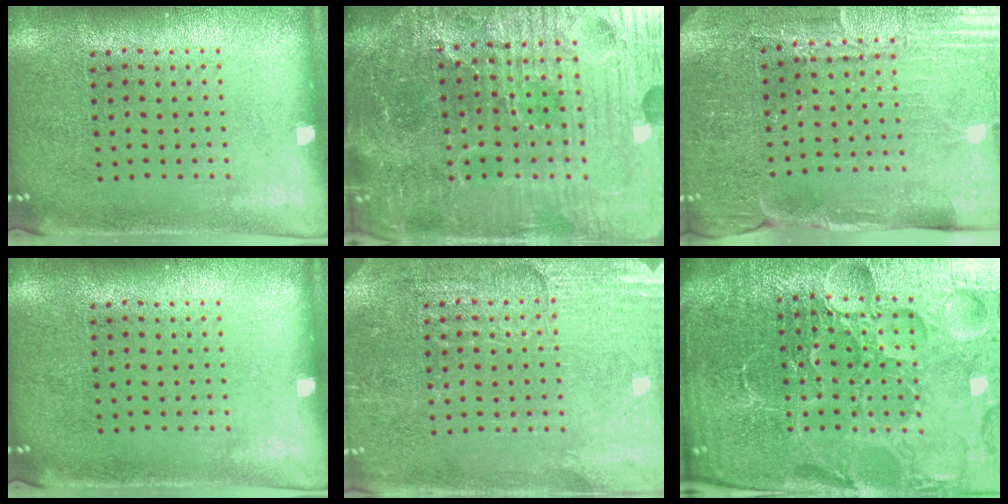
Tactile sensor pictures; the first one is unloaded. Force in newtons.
{"total": 6.6, "press": 6.1, "slide": 2.5}
{"total": 3.7, "press": 3.7, "slide": 0.3}
{"total": 0.0}
{"total": 3.2, "press": 3.1, "slide": 0.6}
{"total": 6.8, "press": 6.0, "slide": 3.2}